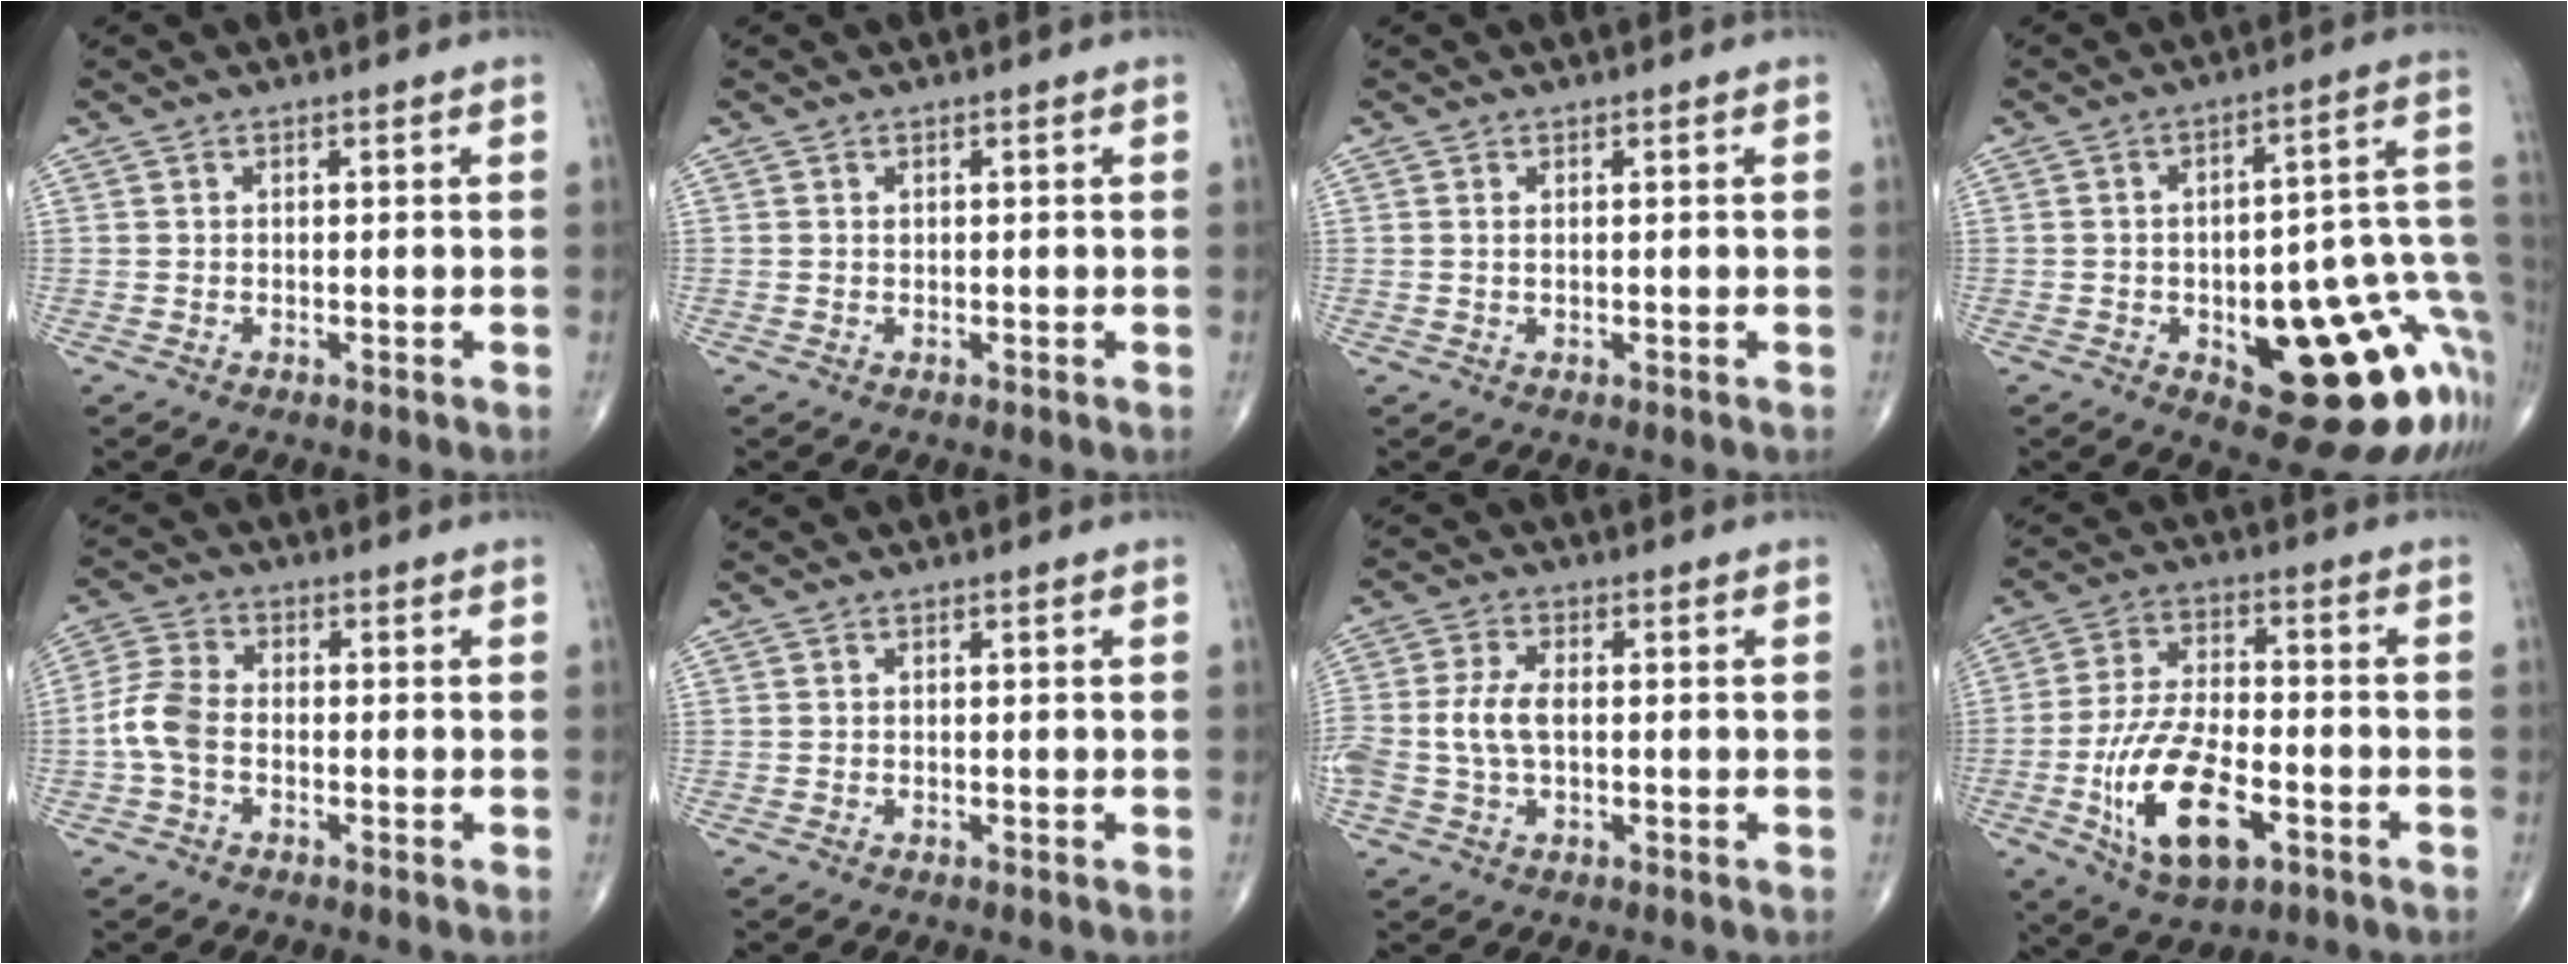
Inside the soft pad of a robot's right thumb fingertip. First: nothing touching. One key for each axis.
{"total": 0.0}
{"total": 0.5, "fx": 0.2, "fy": 0.2, "fz": 0.4, "tx": -0.011, "ty": 0.001, "tz": 0.004}
{"total": 24.3, "fx": -7.1, "fy": 9.7, "fz": 21.1, "tx": -0.198, "ty": 0.041, "tz": -0.071}
{"total": 6.3, "fx": -1.5, "fy": 3.9, "fz": 4.7, "tx": -0.106, "ty": 0.019, "tz": -0.040}
{"total": 0.0}
{"total": 7.1, "fx": -0.3, "fy": 4.1, "fz": 5.8, "tx": -0.138, "ty": 0.012, "tz": -0.007}
{"total": 15.6, "fx": -5.6, "fy": 7.1, "fz": 12.7, "tx": -0.239, "ty": 0.017, "tz": -0.095}